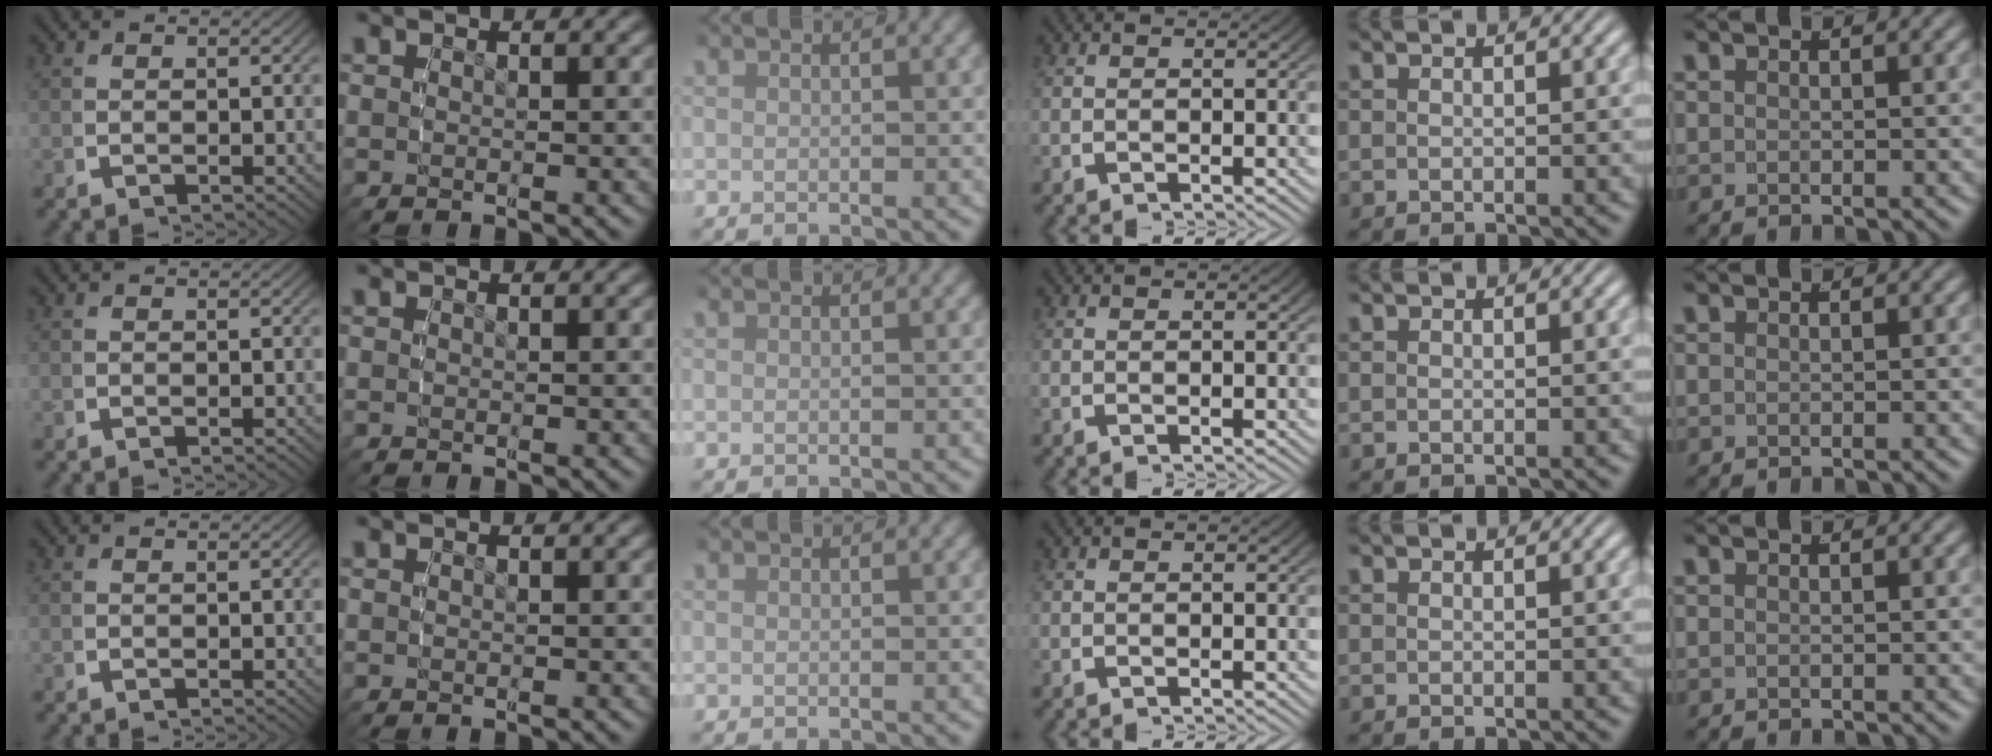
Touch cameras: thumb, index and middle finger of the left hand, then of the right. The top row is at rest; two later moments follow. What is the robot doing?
{"motion": "reach", "object": "jacket"}